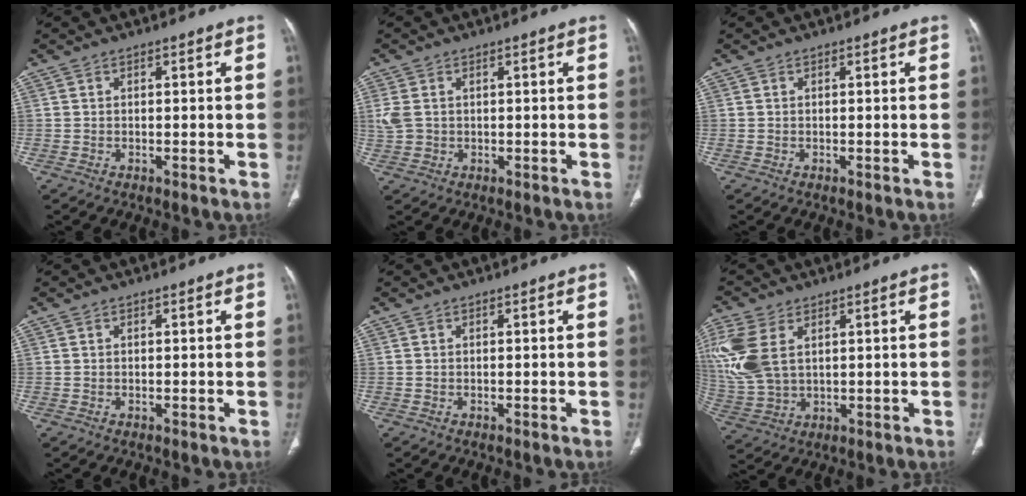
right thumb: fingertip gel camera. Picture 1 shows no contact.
{"total": 3.7, "force": [0.5, 2.7, 2.4], "torque": [-0.071, 0.006, 0.015]}
{"total": 0.0}
{"total": 0.0}
{"total": 0.0}
{"total": 13.5, "force": [4.1, 8.3, 9.9], "torque": [-0.249, -0.003, 0.092]}